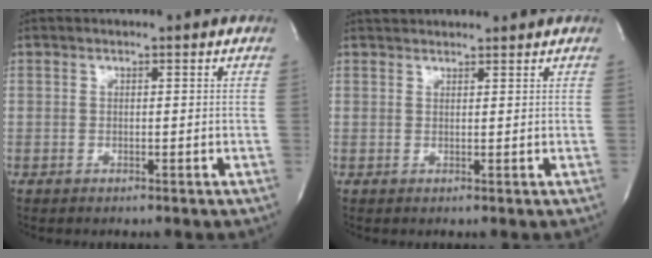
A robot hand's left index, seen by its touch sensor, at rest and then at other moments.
{"total": 3.6, "force": [3.5, 0.6, 0.6], "torque": [-0.012, 0.030, 0.053]}